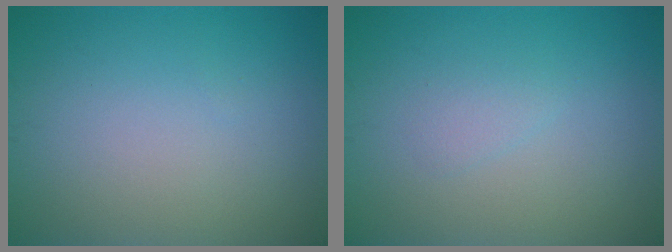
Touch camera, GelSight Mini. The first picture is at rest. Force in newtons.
{"total": 0.9, "press": 0.9, "slide": 0.2}